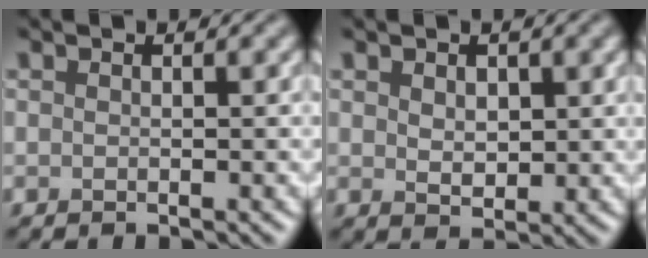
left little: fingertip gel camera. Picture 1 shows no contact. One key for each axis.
{"total": 2.1, "fx": 0.8, "fy": 1.4, "fz": 1.4, "tx": -0.026, "ty": -0.005, "tz": 0.017}